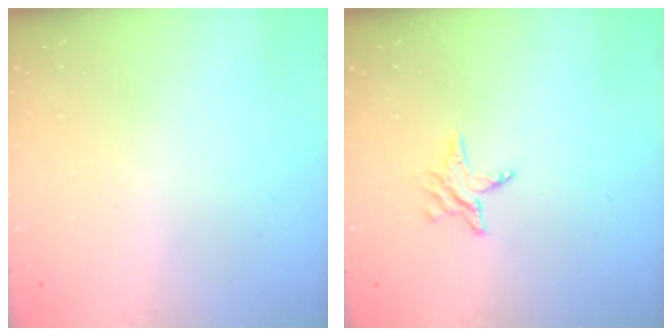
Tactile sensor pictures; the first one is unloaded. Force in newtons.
{"total": 3.9, "press": 3.9, "slide": 0.4}